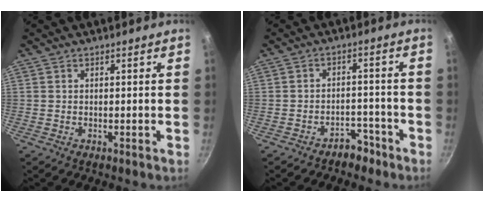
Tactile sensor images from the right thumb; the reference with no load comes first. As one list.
[{"total": 4.3, "force": [-3.3, 2.4, 1.3], "torque": [0.004, 0.042, -0.041]}]